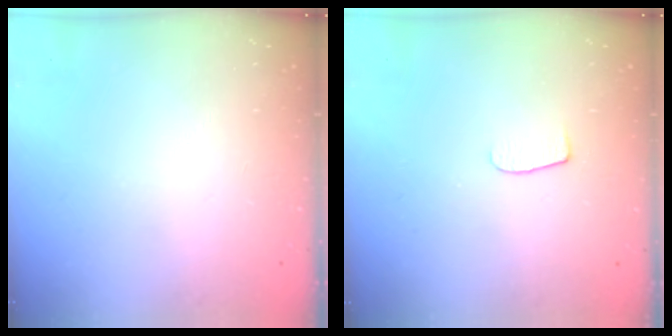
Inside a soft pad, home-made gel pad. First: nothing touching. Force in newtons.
{"total": 6.0, "press": 6.0, "slide": 0.6}